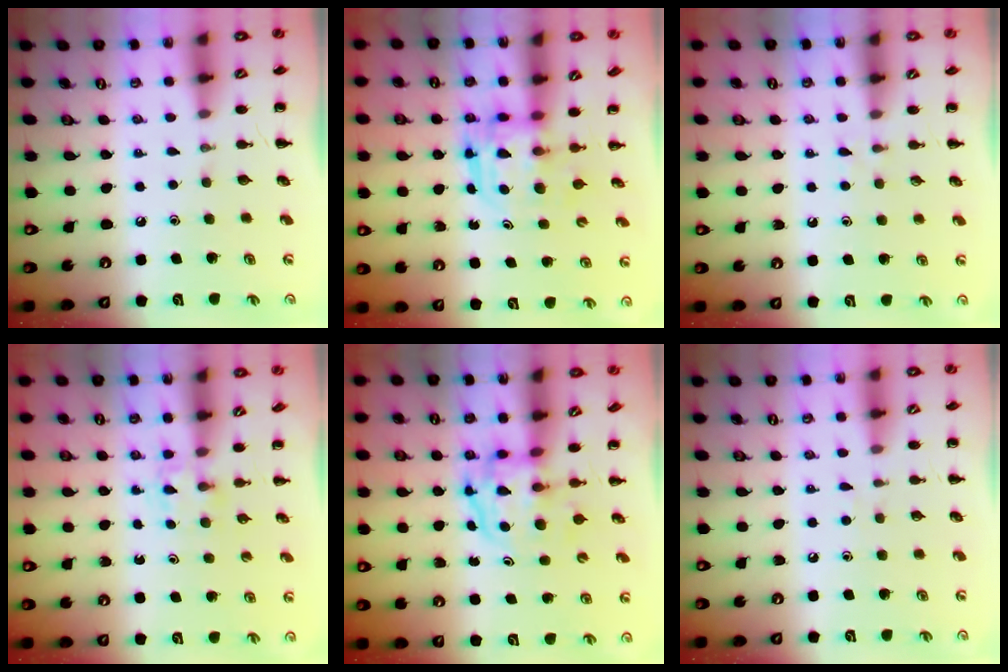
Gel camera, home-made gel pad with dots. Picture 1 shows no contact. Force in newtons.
{"total": 3.3, "press": 3.3, "slide": 0.2}
{"total": 2.5, "press": 2.2, "slide": 1.1}
{"total": 2.4, "press": 2.3, "slide": 0.9}
{"total": 3.9, "press": 3.9, "slide": 0.6}
{"total": 2.9, "press": 2.8, "slide": 1.0}